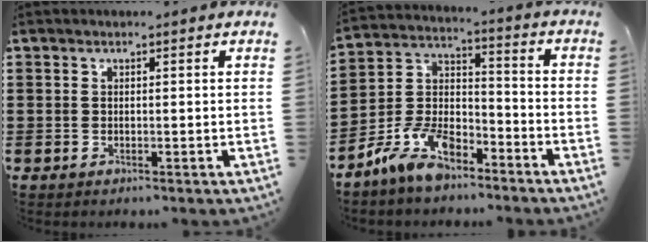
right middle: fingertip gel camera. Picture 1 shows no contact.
{"total": 10.0, "force": [-7.8, 4.2, 4.7], "torque": [-0.109, 0.022, -0.152]}